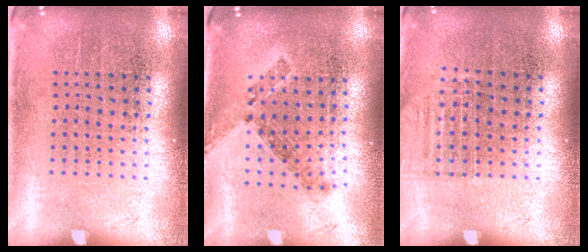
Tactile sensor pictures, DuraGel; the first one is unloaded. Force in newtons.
{"total": 0.8, "press": 0.7, "slide": 0.5}
{"total": 0.9, "press": 0.8, "slide": 0.3}